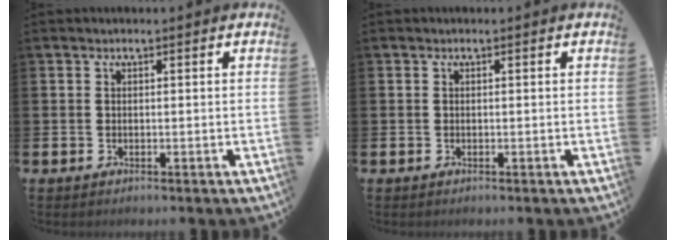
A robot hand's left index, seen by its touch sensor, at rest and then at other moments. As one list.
[{"total": 0.0}]